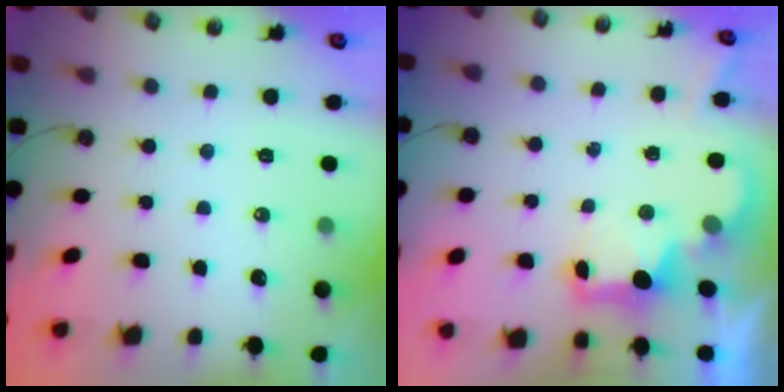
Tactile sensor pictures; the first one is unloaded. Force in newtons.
{"total": 3.0, "press": 2.9, "slide": 0.6}